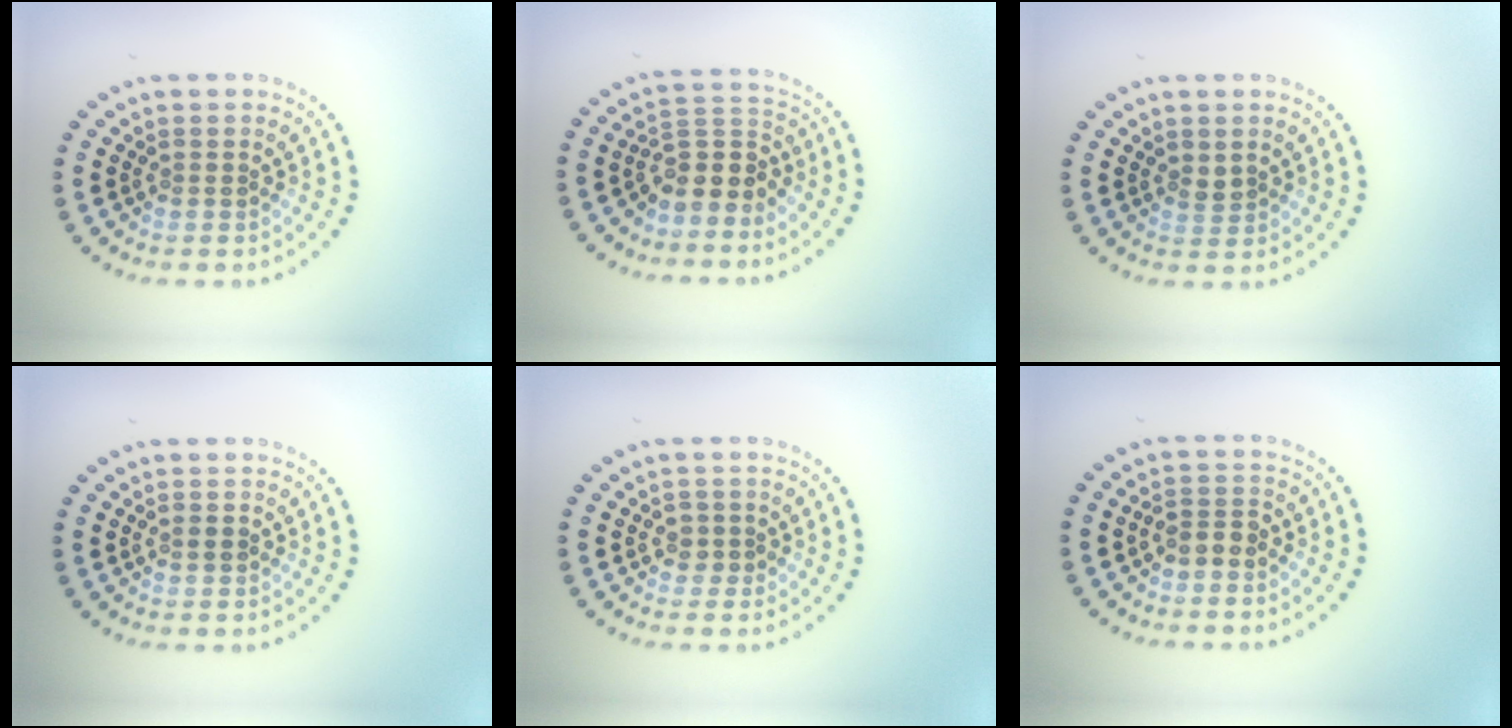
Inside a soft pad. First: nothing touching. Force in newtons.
{"total": 3.7, "press": 3.1, "slide": 2.0}
{"total": 0.9, "press": 0.8, "slide": 0.3}
{"total": 0.9, "press": 0.9, "slide": 0.0}
{"total": 1.1, "press": 0.9, "slide": 0.5}
{"total": 1.7, "press": 1.5, "slide": 0.9}